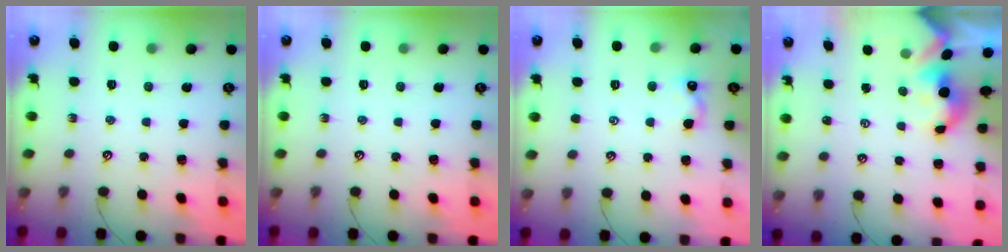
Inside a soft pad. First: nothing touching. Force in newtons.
{"total": 0.0}
{"total": 0.8, "press": 0.6, "slide": 0.5}
{"total": 1.7, "press": 1.7, "slide": 0.2}